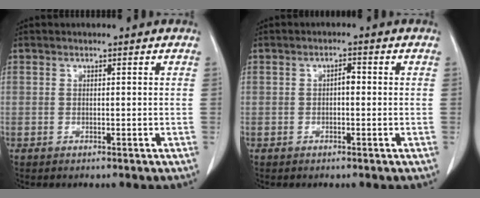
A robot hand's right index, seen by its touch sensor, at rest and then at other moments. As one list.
[{"total": 1.5, "force": [-0.1, 0.7, 1.4], "torque": [-0.020, 0.006, -0.002]}]